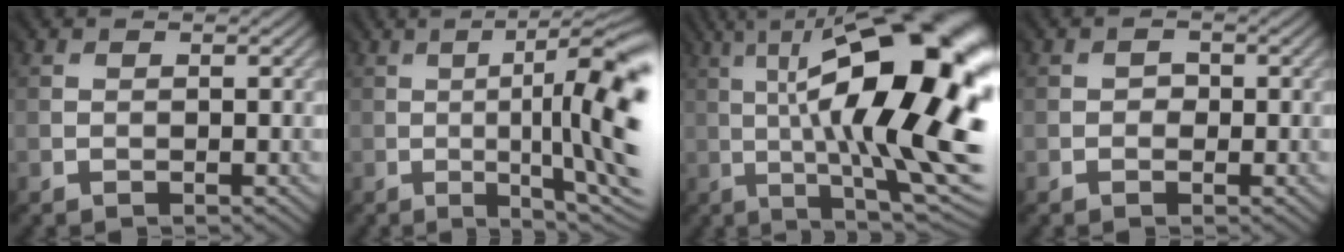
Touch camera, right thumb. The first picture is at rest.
{"total": 12.2, "force": [-1.1, 2.4, 11.9], "torque": [-0.145, 0.003, -0.004]}
{"total": 18.7, "force": [1.6, 4.8, 18.0], "torque": [-0.251, 0.034, 0.028]}
{"total": 1.0, "force": [-0.2, 0.8, -0.4], "torque": [0.010, -0.004, -0.002]}